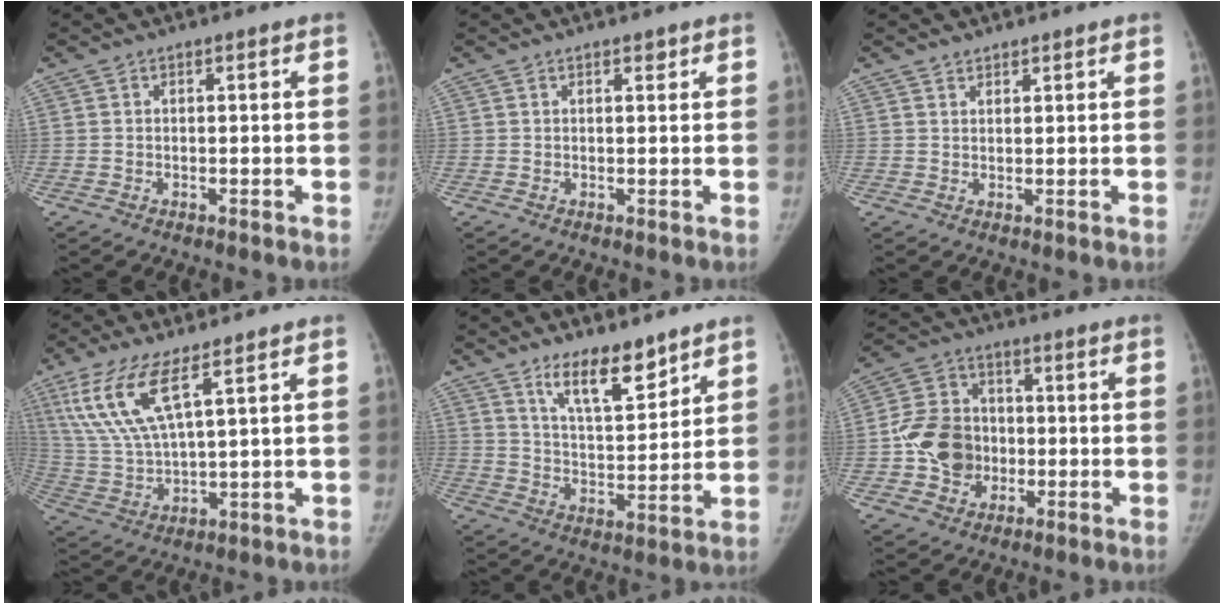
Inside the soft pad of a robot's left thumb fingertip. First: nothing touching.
{"total": 0.8, "force": [0.6, 0.4, 0.3], "torque": [-0.001, -0.004, 0.007]}
{"total": 1.4, "force": [1.2, 0.8, 0.0], "torque": [0.014, -0.012, 0.018]}
{"total": 12.5, "force": [6.6, 3.4, 10.1], "torque": [-0.224, -0.026, 0.141]}
{"total": 10.7, "force": [7.8, 3.6, 6.5], "torque": [-0.087, -0.063, 0.141]}
{"total": 11.8, "force": [-1.6, 10.0, 6.1], "torque": [-0.084, 0.018, -0.034]}